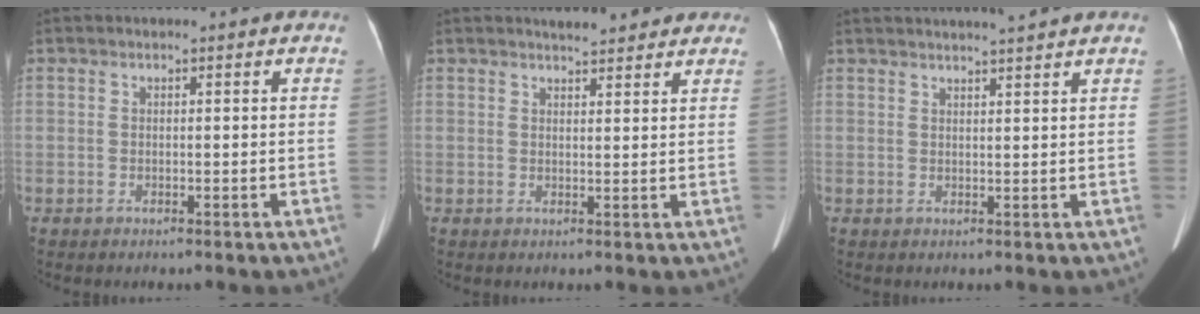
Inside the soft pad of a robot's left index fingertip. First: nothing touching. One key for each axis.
{"total": 5.7, "fx": 5.1, "fy": 1.4, "fz": 2.2, "tx": -0.023, "ty": 0.009, "tz": 0.058}
{"total": 6.1, "fx": 5.5, "fy": -0.9, "fz": 2.5, "tx": -0.033, "ty": 0.014, "tz": 0.070}